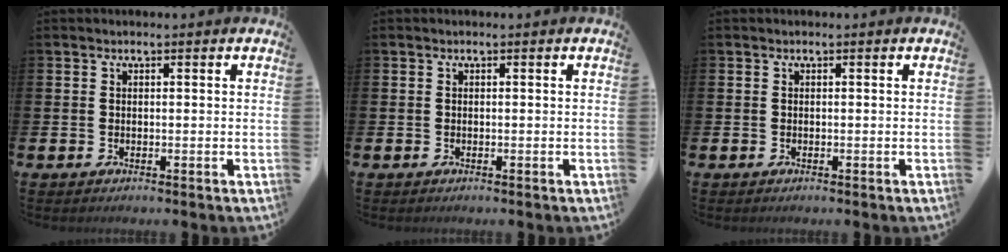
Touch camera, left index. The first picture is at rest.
{"total": 0.0}
{"total": 0.0}